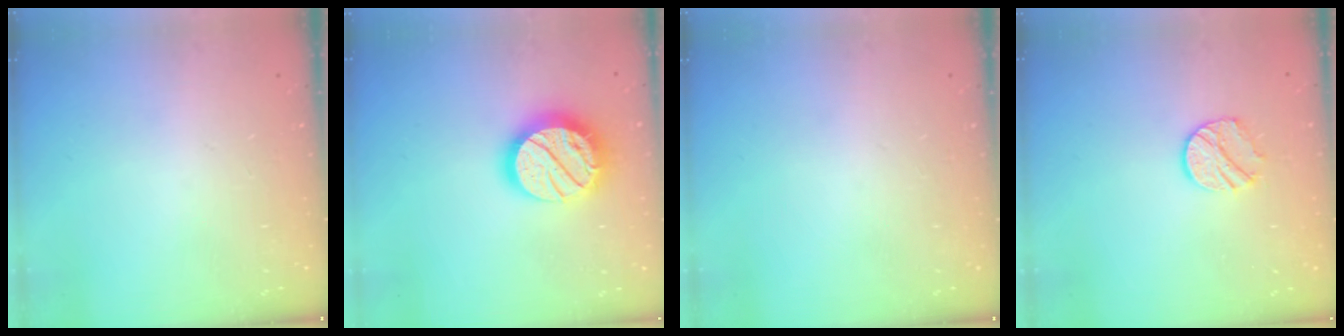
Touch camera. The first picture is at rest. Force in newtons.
{"total": 18.6, "press": 18.5, "slide": 1.6}
{"total": 0.0}
{"total": 8.7, "press": 8.7, "slide": 0.2}